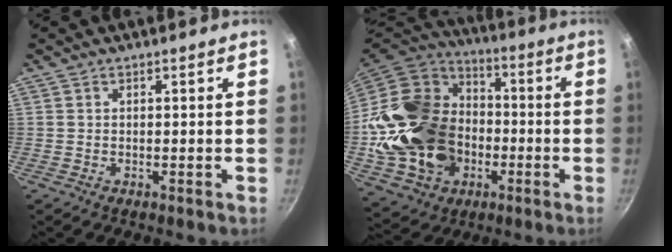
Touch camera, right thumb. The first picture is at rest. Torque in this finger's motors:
{"motor_torque": [2.47, 2.54, 0.88, -0.72, 0.50]}